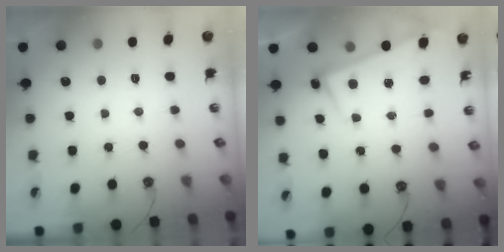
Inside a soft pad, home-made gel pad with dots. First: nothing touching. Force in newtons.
{"total": 2.6, "press": 2.5, "slide": 0.7}